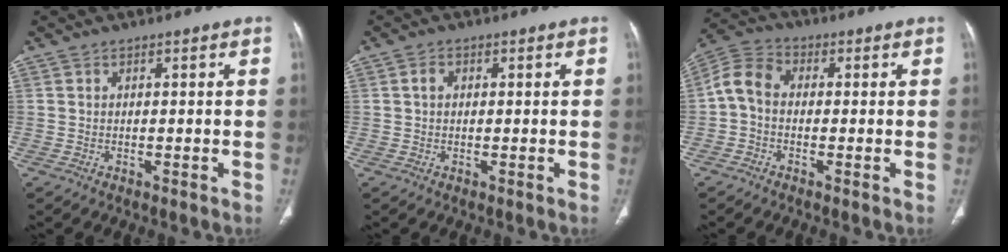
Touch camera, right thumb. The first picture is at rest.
{"total": 1.9, "force": [0.3, 1.4, 1.2], "torque": [-0.015, 0.006, 0.007]}
{"total": 6.8, "force": [-0.4, 5.0, 4.6], "torque": [-0.078, 0.023, -0.025]}